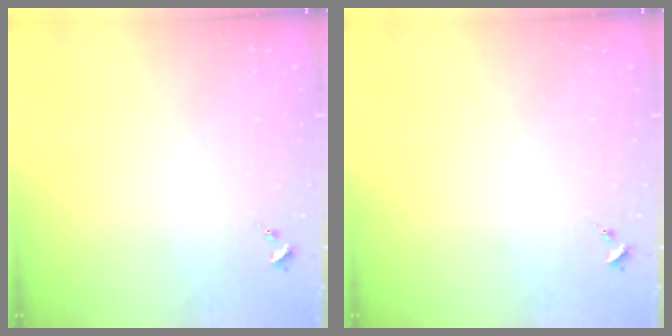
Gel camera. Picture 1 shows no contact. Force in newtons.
{"total": 0.0}